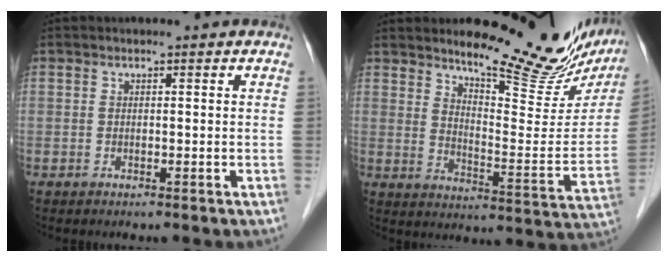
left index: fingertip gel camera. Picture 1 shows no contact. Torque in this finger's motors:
{"motor_torque": [0.95, -0.99, 0.50, 0.08]}